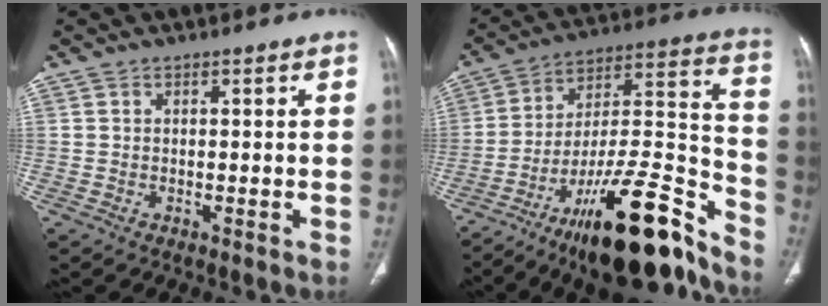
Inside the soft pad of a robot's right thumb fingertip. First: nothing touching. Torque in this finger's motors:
{"motor_torque": [3.59, 1.29, 1.56, -1.21, 0.47]}